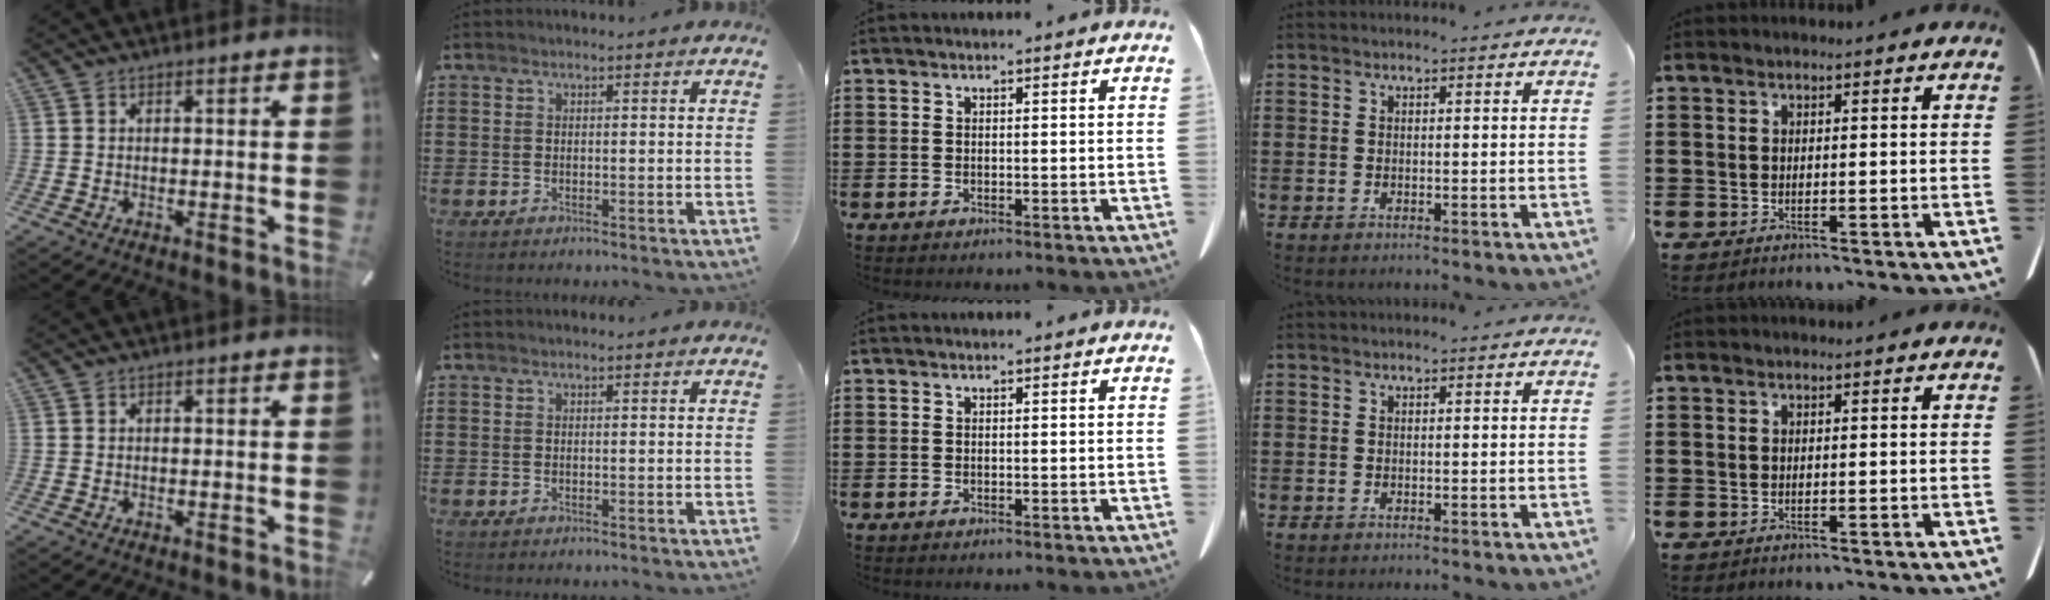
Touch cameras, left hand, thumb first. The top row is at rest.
{}